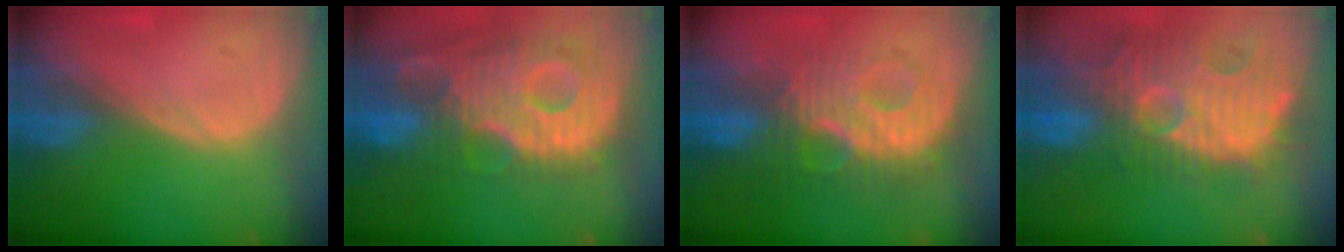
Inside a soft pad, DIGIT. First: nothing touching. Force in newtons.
{"total": 13.7, "press": 11.8, "slide": 6.8}
{"total": 9.4, "press": 9.3, "slide": 1.6}
{"total": 13.8, "press": 12.3, "slide": 6.4}